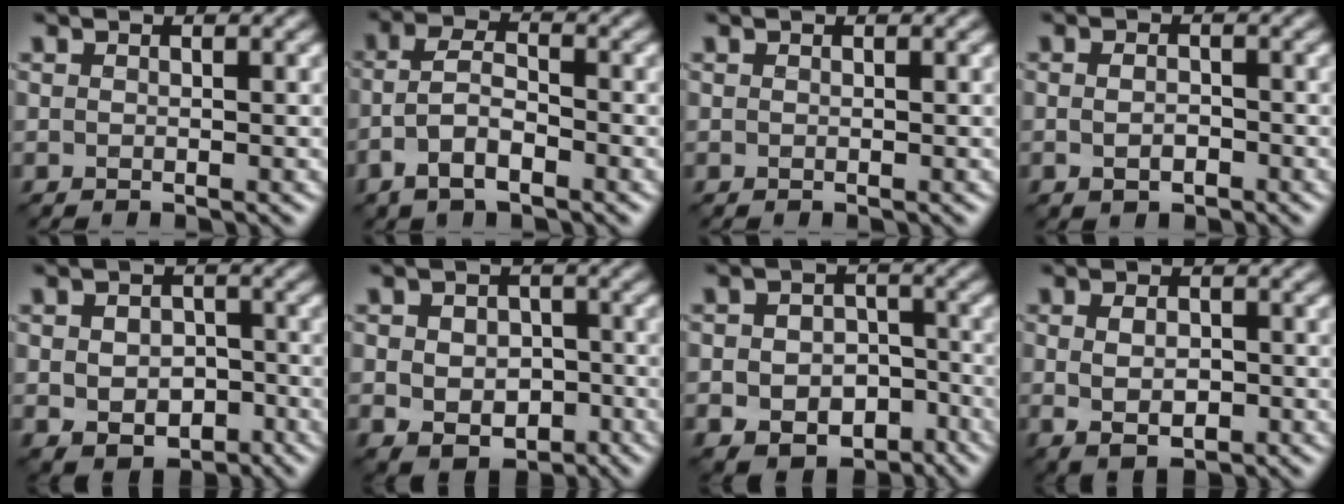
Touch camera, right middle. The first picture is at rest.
{"total": 3.8, "force": [-2.1, 1.5, 2.8], "torque": [-0.056, 0.009, -0.046]}
{"total": 0.0}
{"total": 1.4, "force": [-0.7, 0.8, 1.0], "torque": [-0.018, 0.002, -0.014]}
{"total": 5.2, "force": [-1.7, 3.9, 3.0], "torque": [-0.034, -0.012, -0.024]}
{"total": 5.8, "force": [-1.6, 4.5, 3.2], "torque": [-0.026, -0.016, -0.025]}
{"total": 7.9, "force": [-4.1, 5.7, 3.6], "torque": [-0.041, -0.029, -0.056]}
{"total": 2.7, "force": [-0.4, 1.6, 2.1], "torque": [-0.035, -0.003, -0.001]}